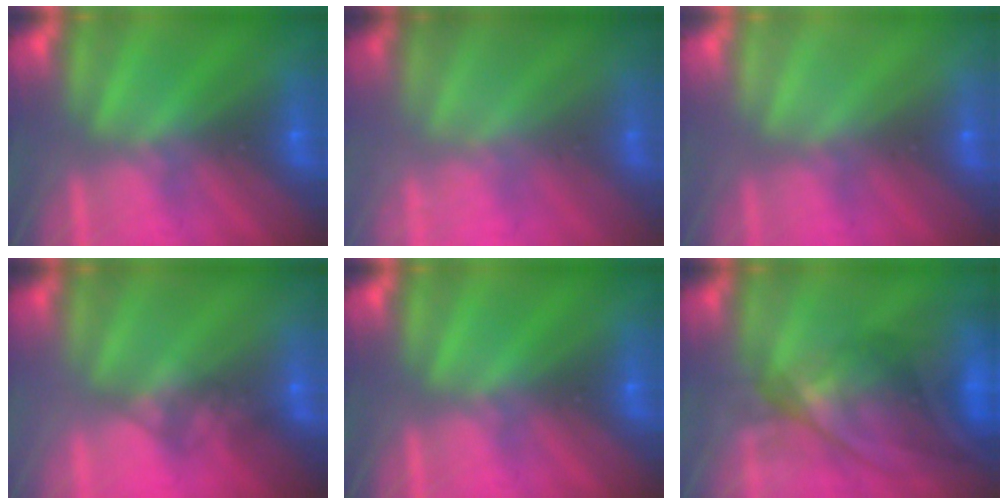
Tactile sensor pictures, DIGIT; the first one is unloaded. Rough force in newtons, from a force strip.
{"total": 1.8}
{"total": 3.0}
{"total": 1.6}
{"total": 0.0}
{"total": 8.2}